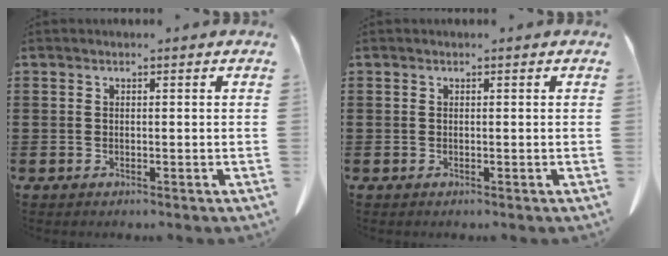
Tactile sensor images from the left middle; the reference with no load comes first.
{"total": 0.0}